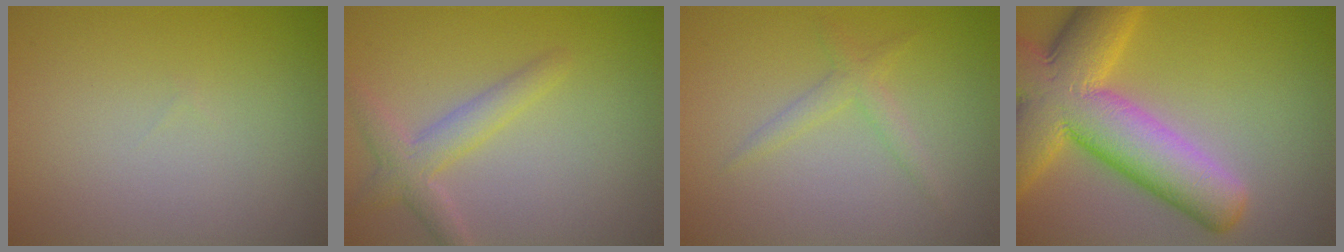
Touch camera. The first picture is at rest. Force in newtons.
{"total": 2.9, "press": 2.9, "slide": 0.1}
{"total": 1.6, "press": 1.6, "slide": 0.1}
{"total": 11.6, "press": 11.6, "slide": 0.4}